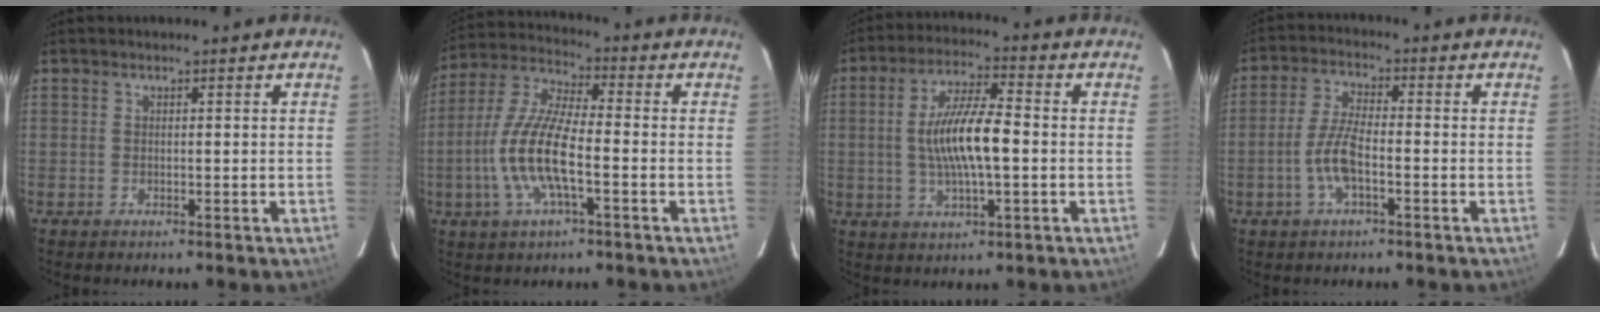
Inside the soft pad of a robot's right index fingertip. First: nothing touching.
{"total": 13.2, "force": [-3.6, 3.6, 12.2], "torque": [-0.258, -0.001, -0.073]}
{"total": 11.2, "force": [-0.6, 2.8, 10.8], "torque": [-0.204, 0.004, -0.008]}
{"total": 6.6, "force": [-2.4, 2.0, 5.8], "torque": [-0.124, 0.005, -0.047]}